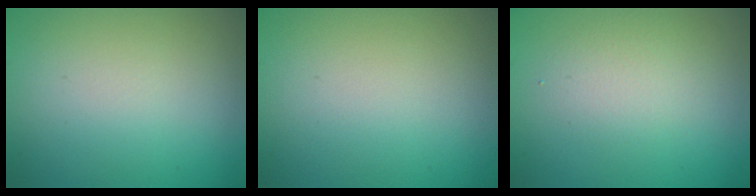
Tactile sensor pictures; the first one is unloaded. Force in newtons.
{"total": 0.0}
{"total": 2.2, "press": 2.2, "slide": 0.1}